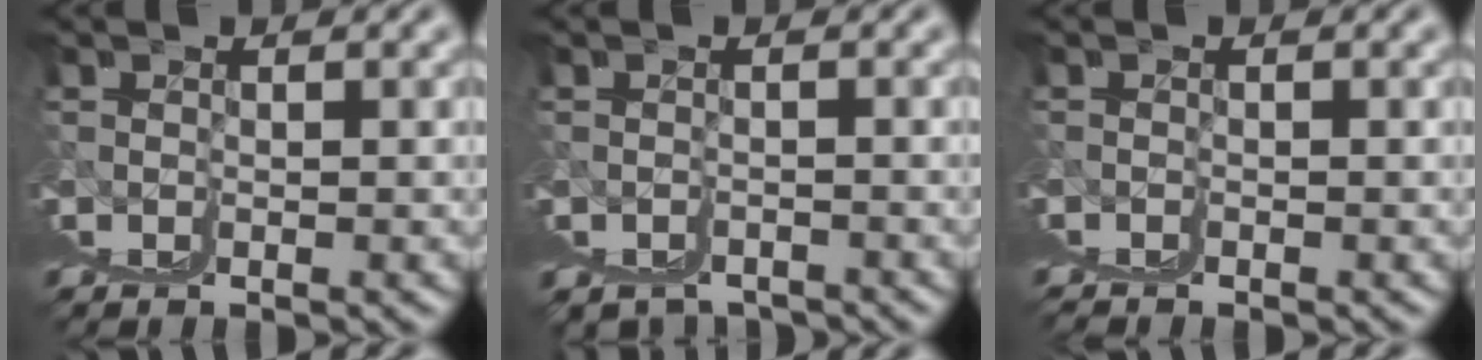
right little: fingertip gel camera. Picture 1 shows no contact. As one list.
[{"total": 3.1, "force": [-0.2, 1.7, 2.6], "torque": [-0.040, -0.010, 0.004]}, {"total": 1.3, "force": [0.6, 0.0, 1.1], "torque": [-0.013, 0.004, 0.011]}]